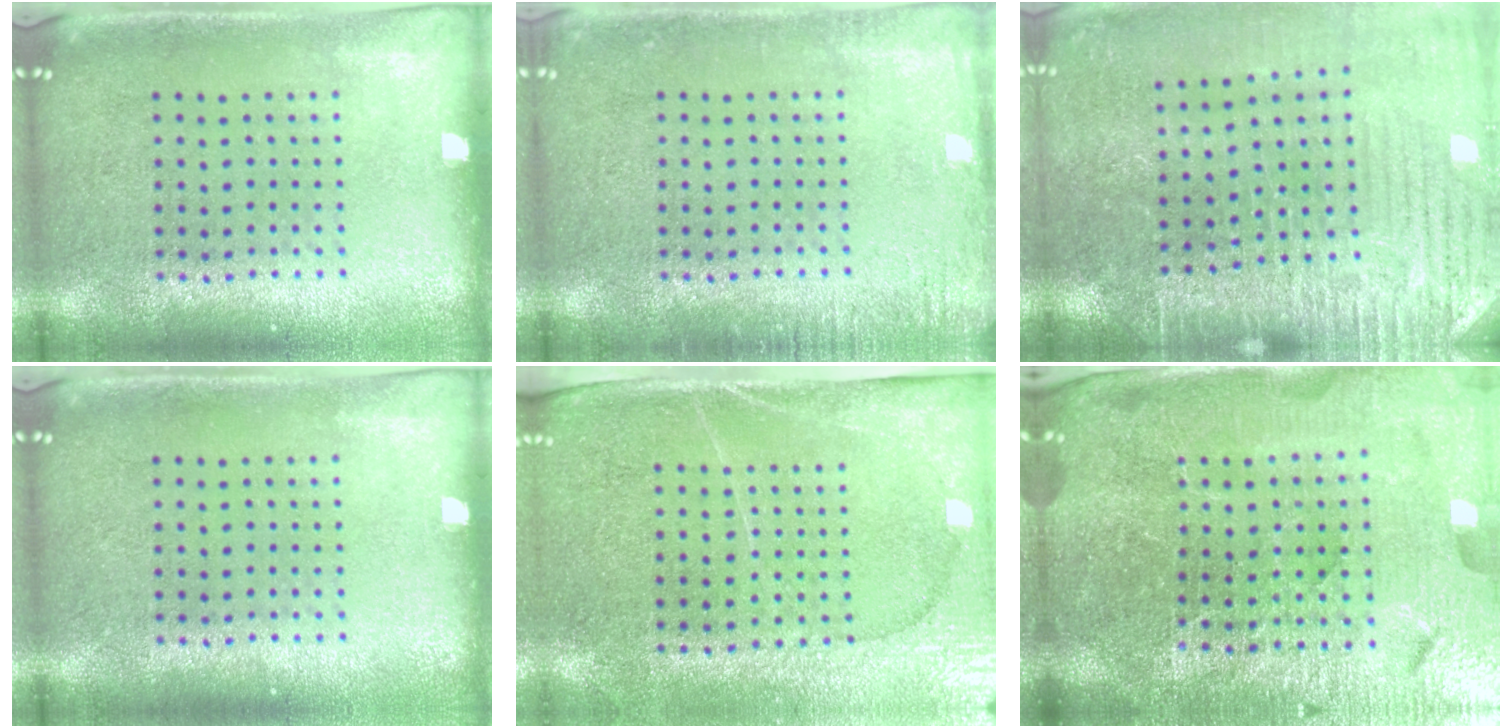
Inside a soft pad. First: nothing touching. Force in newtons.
{"total": 1.7, "press": 1.7, "slide": 0.2}
{"total": 3.4, "press": 3.4, "slide": 0.1}
{"total": 0.0}
{"total": 3.0, "press": 2.8, "slide": 1.1}
{"total": 5.9, "press": 5.3, "slide": 2.6}